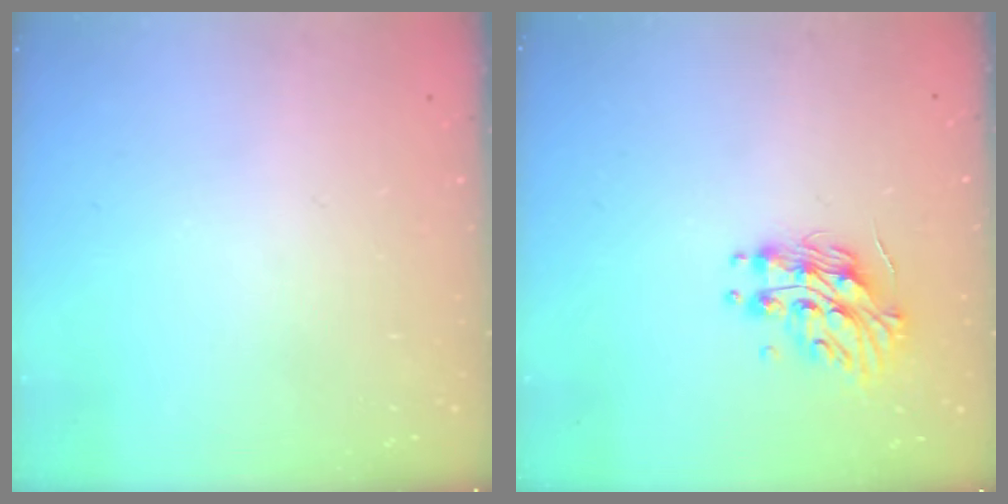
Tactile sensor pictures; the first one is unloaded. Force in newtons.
{"total": 11.6, "press": 11.6, "slide": 0.0}